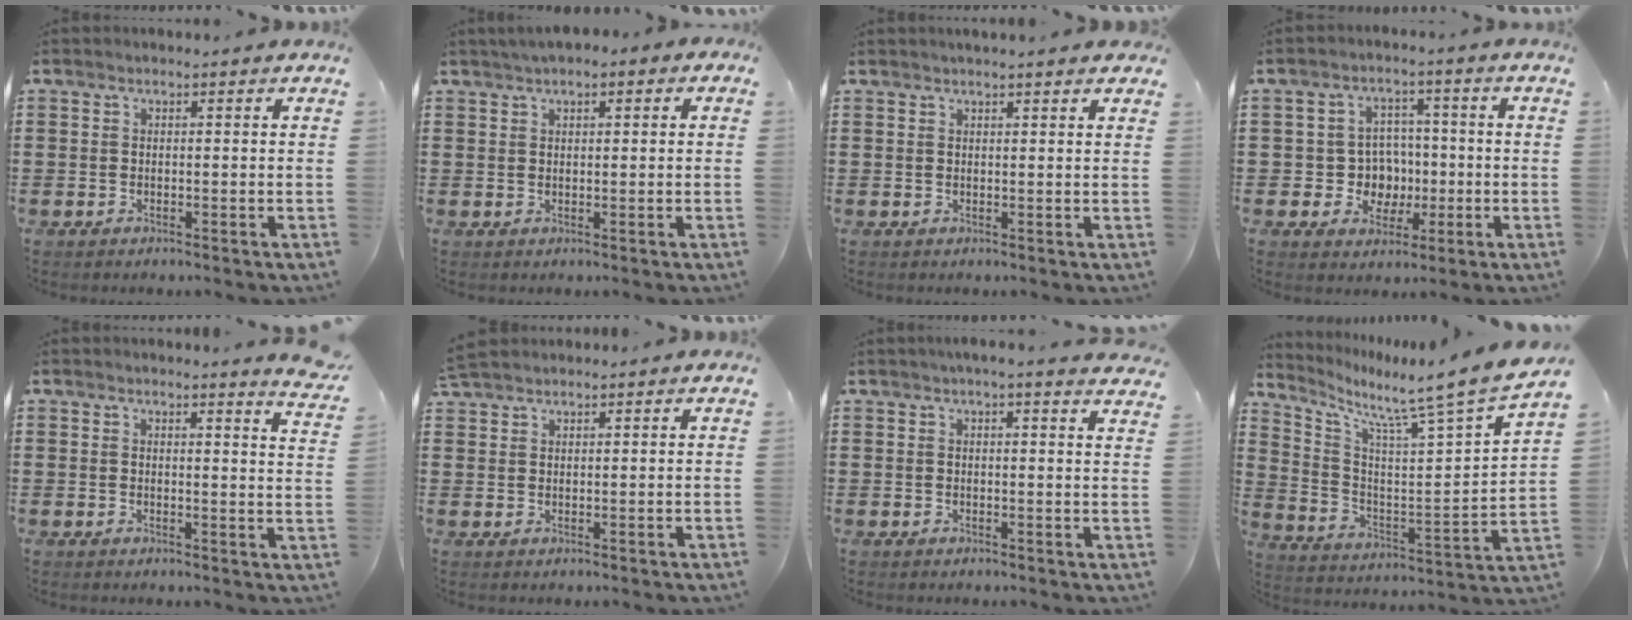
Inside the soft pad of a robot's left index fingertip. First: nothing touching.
{"total": 1.5, "force": [0.7, 0.6, 1.2], "torque": [-0.025, 0.006, 0.011]}
{"total": 1.3, "force": [1.3, 0.0, 0.3], "torque": [-0.009, 0.001, 0.024]}
{"total": 6.0, "force": [-0.6, 5.6, 1.9], "torque": [-0.041, 0.009, -0.011]}
{"total": 3.0, "force": [2.8, -0.6, 0.9], "torque": [-0.018, -0.014, 0.049]}
{"total": 2.2, "force": [2.1, 0.4, 0.4], "torque": [-0.014, 0.002, 0.043]}
{"total": 2.1, "force": [1.9, -0.1, 1.0], "torque": [-0.025, 0.001, 0.034]}
{"total": 7.6, "force": [6.8, -0.9, 3.4], "torque": [-0.085, -0.073, 0.096]}